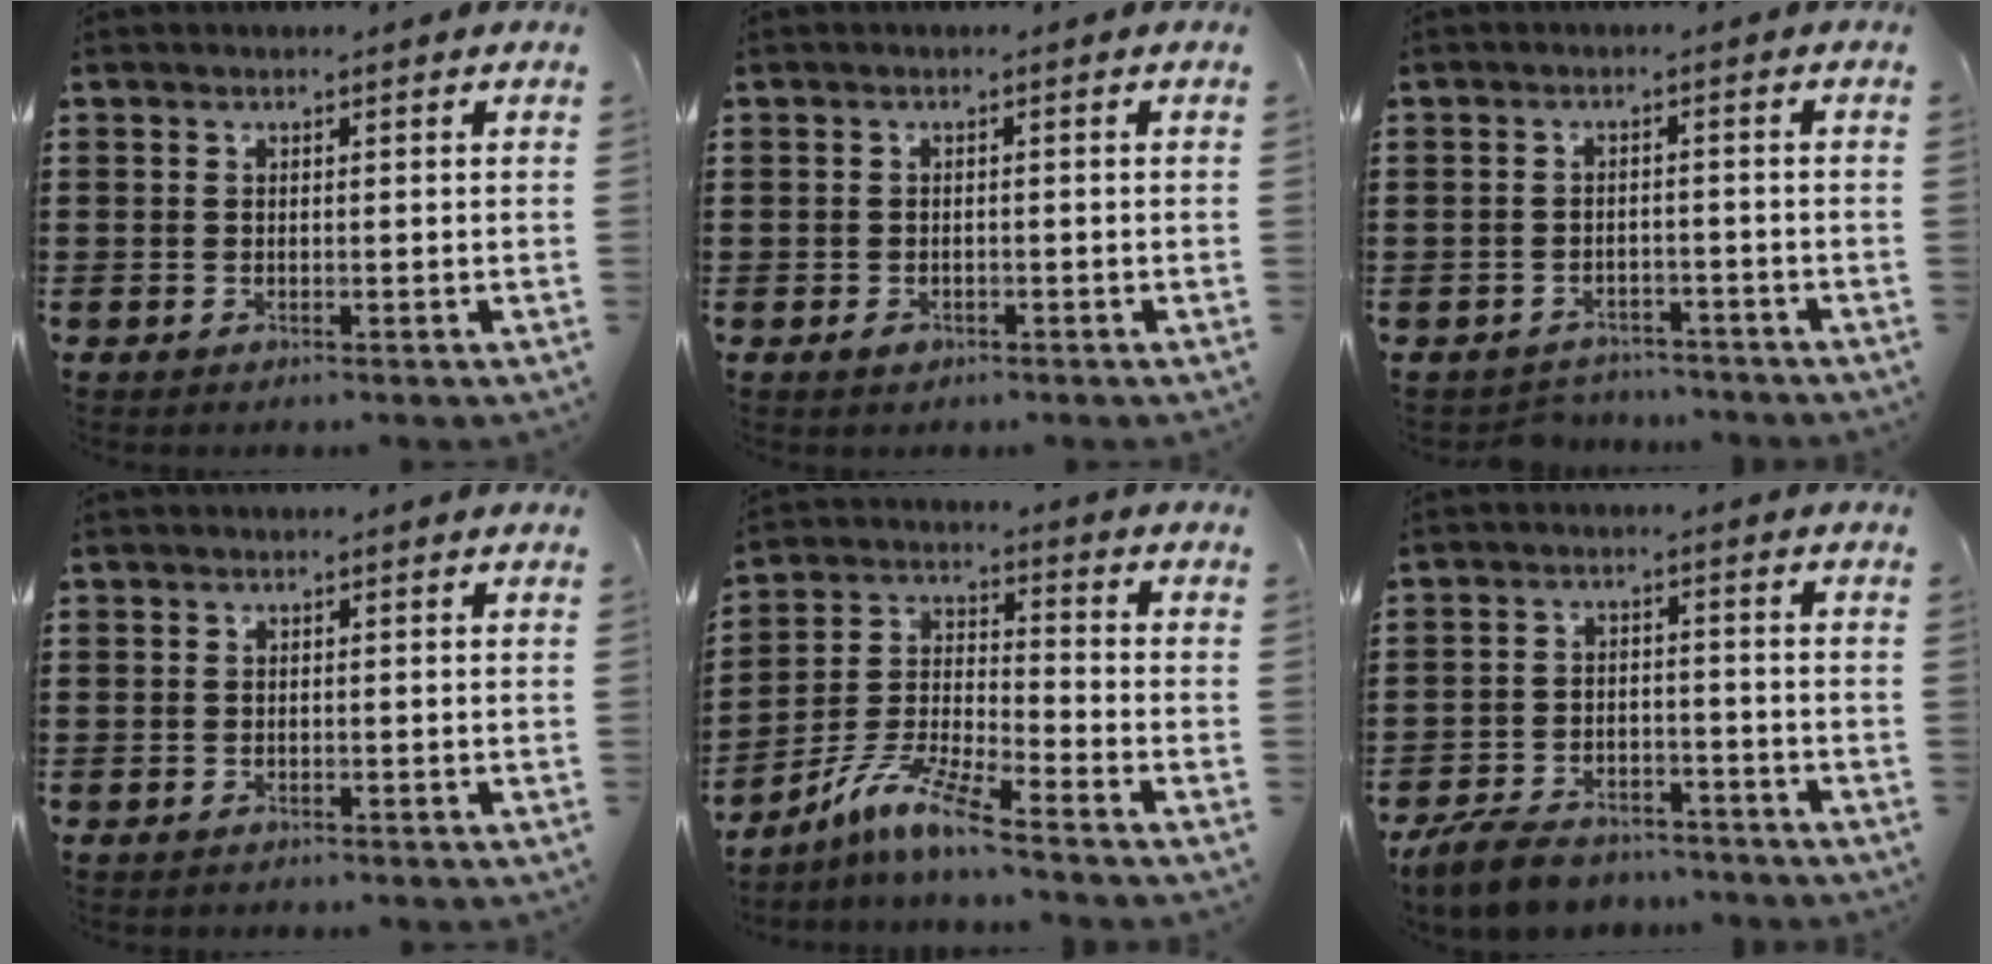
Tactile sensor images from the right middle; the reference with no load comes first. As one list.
[{"total": 0.9, "force": [-0.6, 0.4, 0.4], "torque": [-0.011, -0.003, -0.011]}, {"total": 2.5, "force": [-2.4, 0.5, -0.2], "torque": [-0.005, -0.001, -0.054]}, {"total": 0.6, "force": [-0.5, 0.3, 0.0], "torque": [0.000, 0.001, -0.011]}, {"total": 9.0, "force": [-7.5, 0.3, 5.1], "torque": [-0.118, -0.010, -0.149]}, {"total": 6.3, "force": [-5.8, 1.6, 1.7], "torque": [-0.045, 0.010, -0.116]}]